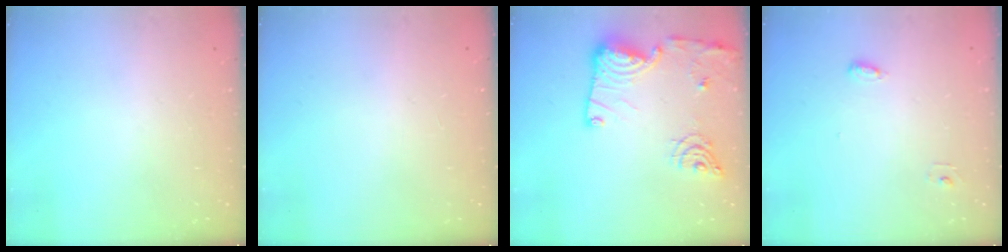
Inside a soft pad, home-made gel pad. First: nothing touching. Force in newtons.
{"total": 0.9, "press": 0.9, "slide": 0.1}
{"total": 17.5, "press": 17.4, "slide": 1.6}
{"total": 4.5, "press": 4.3, "slide": 1.2}